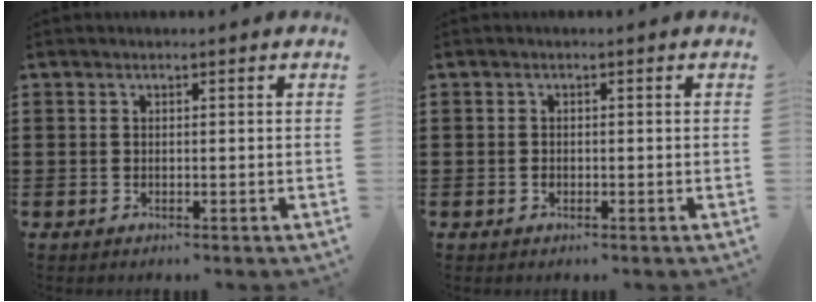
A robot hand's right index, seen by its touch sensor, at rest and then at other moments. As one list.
[{"total": 0.6, "force": [-0.3, 0.5, 0.3], "torque": [-0.007, 0.003, -0.006]}]